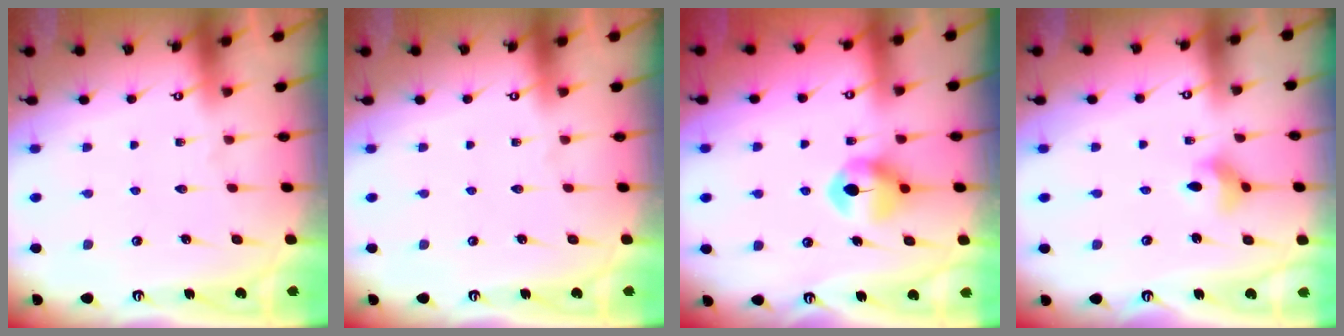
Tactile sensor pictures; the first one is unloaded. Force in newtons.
{"total": 0.0}
{"total": 8.2, "press": 8.2, "slide": 0.2}
{"total": 5.1, "press": 5.0, "slide": 1.3}